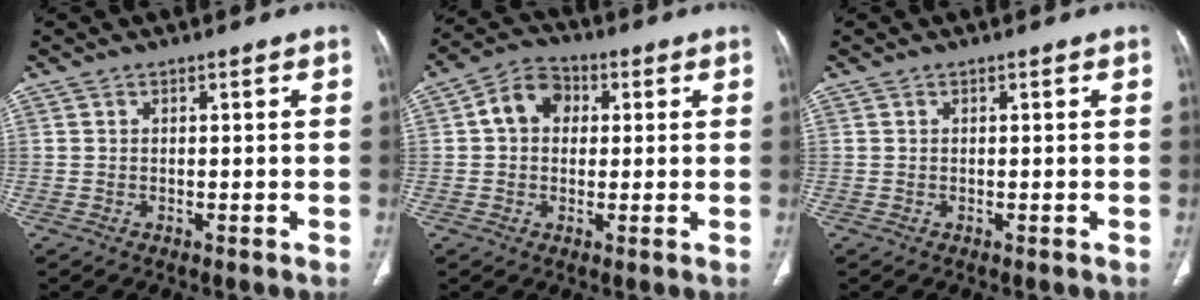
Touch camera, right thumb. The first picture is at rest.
{"total": 7.7, "force": [1.4, 6.1, 4.5], "torque": [-0.056, 0.015, 0.014]}
{"total": 0.0}